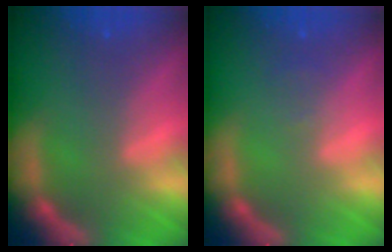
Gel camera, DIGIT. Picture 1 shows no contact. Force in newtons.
{"total": 0.9}